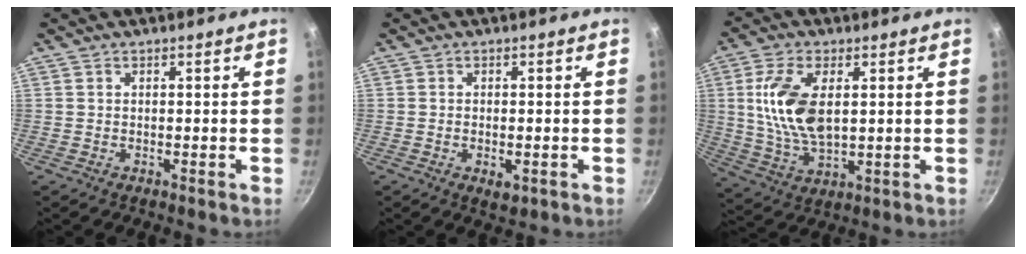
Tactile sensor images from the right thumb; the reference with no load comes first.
{"total": 2.9, "force": [-0.9, 1.5, 2.3], "torque": [-0.036, -0.006, -0.012]}
{"total": 12.9, "force": [2.3, 6.7, 10.7], "torque": [-0.205, -0.010, 0.049]}